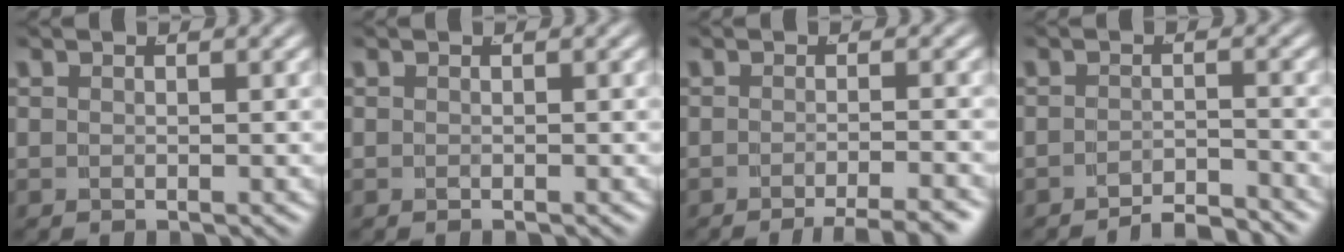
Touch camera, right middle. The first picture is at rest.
{"total": 0.0}
{"total": 4.7, "force": [-3.8, 0.7, 2.6], "torque": [-0.023, 0.004, -0.064]}
{"total": 3.4, "force": [-3.4, 0.2, 0.6], "torque": [-0.001, 0.000, -0.063]}